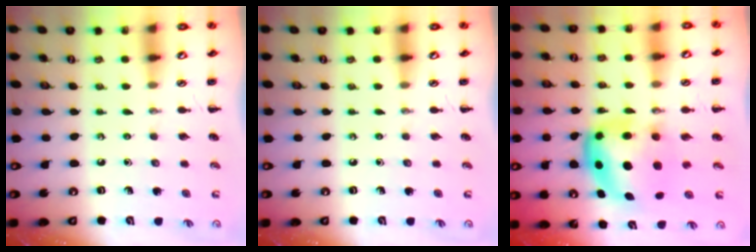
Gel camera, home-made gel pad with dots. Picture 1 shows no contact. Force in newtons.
{"total": 0.0}
{"total": 8.2, "press": 8.0, "slide": 2.1}